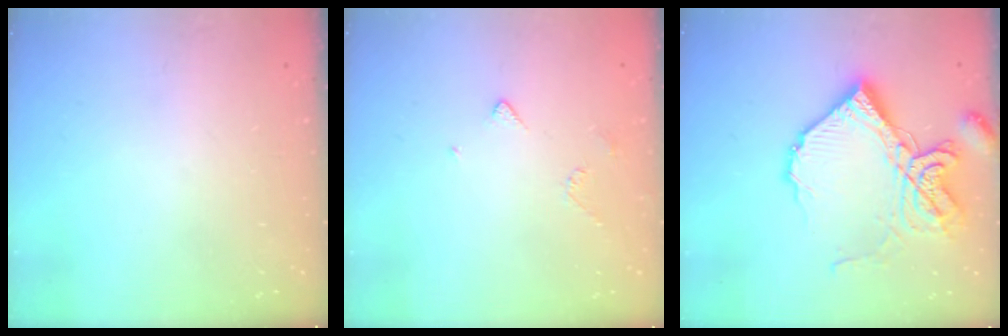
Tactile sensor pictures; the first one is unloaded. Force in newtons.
{"total": 3.2, "press": 3.1, "slide": 0.7}
{"total": 19.3, "press": 19.2, "slide": 1.9}